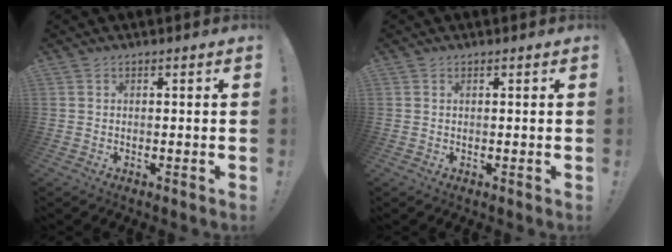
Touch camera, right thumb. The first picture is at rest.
{"total": 0.0}